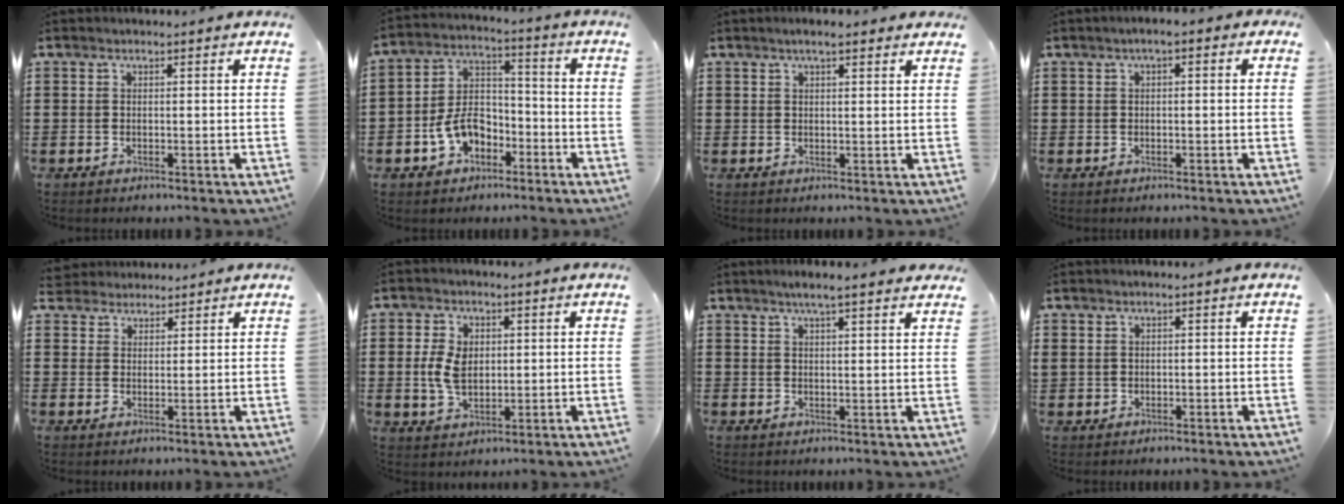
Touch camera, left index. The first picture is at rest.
{"total": 7.7, "force": [-3.6, 5.2, 4.4], "torque": [-0.103, 0.017, -0.071]}
{"total": 2.8, "force": [1.9, 0.4, 1.9], "torque": [-0.041, 0.004, 0.034]}
{"total": 1.5, "force": [-0.5, 0.4, 1.3], "torque": [-0.025, 0.001, -0.012]}
{"total": 3.0, "force": [2.7, 1.2, -0.5], "torque": [-0.005, -0.001, 0.051]}
{"total": 5.7, "force": [0.6, 3.7, 4.3], "torque": [-0.103, 0.008, 0.005]}
{"total": 3.7, "force": [3.1, 0.0, 2.0], "torque": [-0.046, -0.002, 0.056]}
{"total": 0.9, "force": [0.7, 0.5, 0.1], "torque": [-0.005, 0.003, 0.013]}